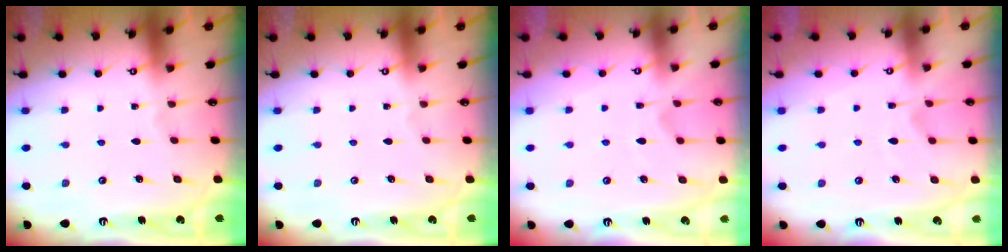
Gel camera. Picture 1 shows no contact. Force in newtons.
{"total": 0.0}
{"total": 2.5, "press": 2.2, "slide": 1.2}
{"total": 2.5, "press": 2.2, "slide": 1.2}